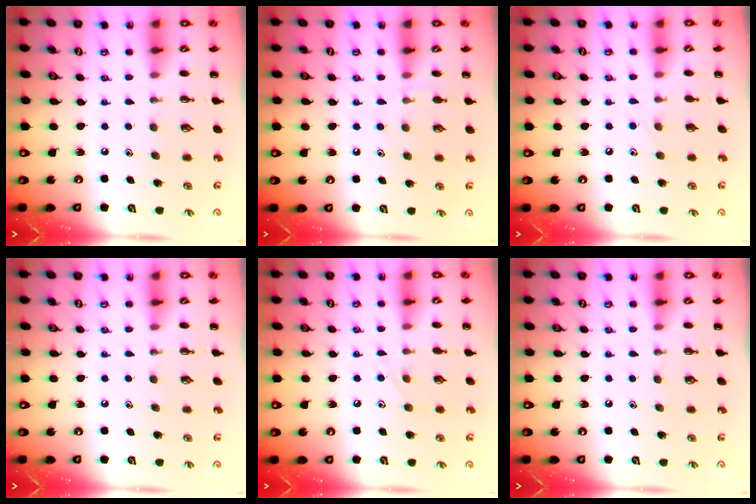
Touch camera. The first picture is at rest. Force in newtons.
{"total": 5.9, "press": 5.7, "slide": 1.8}
{"total": 4.3, "press": 4.1, "slide": 1.4}
{"total": 0.0}
{"total": 5.2, "press": 5.0, "slide": 1.5}
{"total": 0.0}